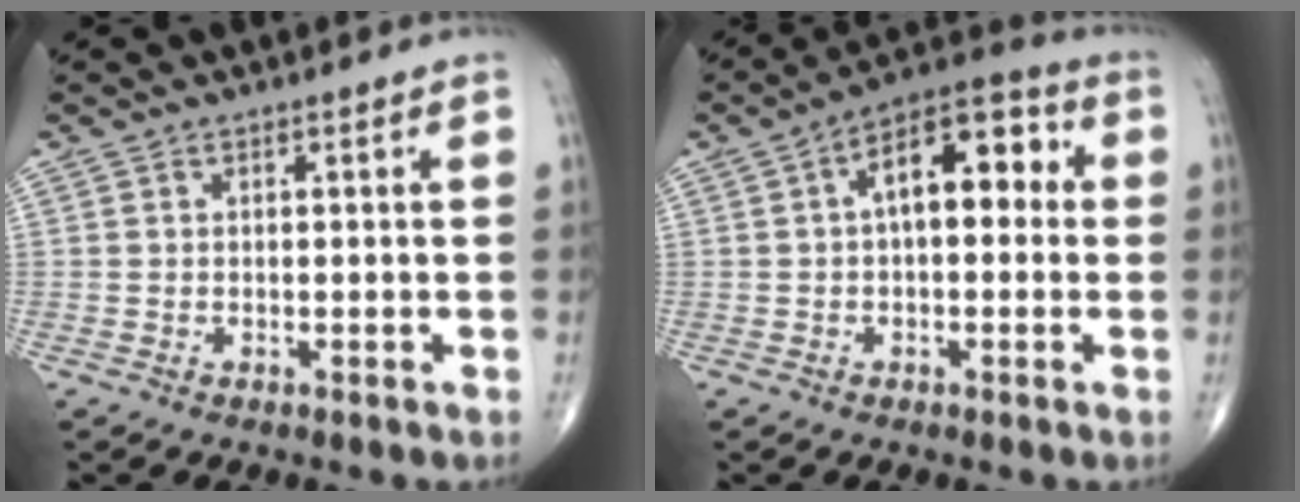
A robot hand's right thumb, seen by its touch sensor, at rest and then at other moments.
{"total": 11.9, "force": [1.7, 6.1, 10.0], "torque": [-0.126, 0.037, 0.012]}